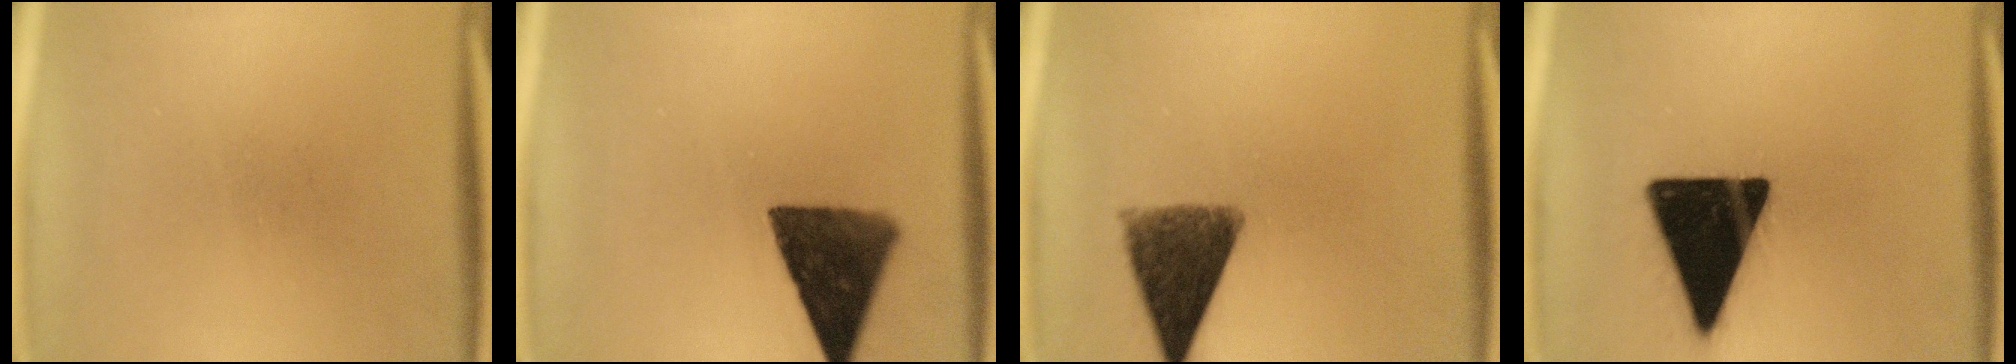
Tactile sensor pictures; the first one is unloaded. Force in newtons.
{"total": 11.9}
{"total": 10.1}
{"total": 19.9}